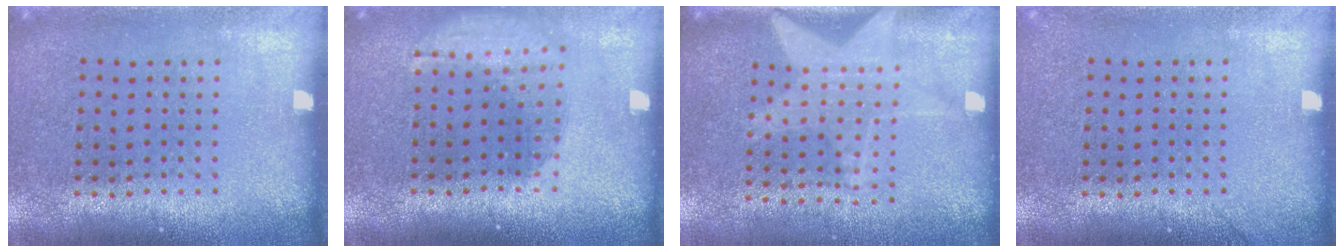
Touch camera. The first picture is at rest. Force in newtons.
{"total": 1.6, "press": 1.2, "slide": 1.0}
{"total": 1.4, "press": 1.4, "slide": 0.3}
{"total": 0.5, "press": 0.5, "slide": 0.1}